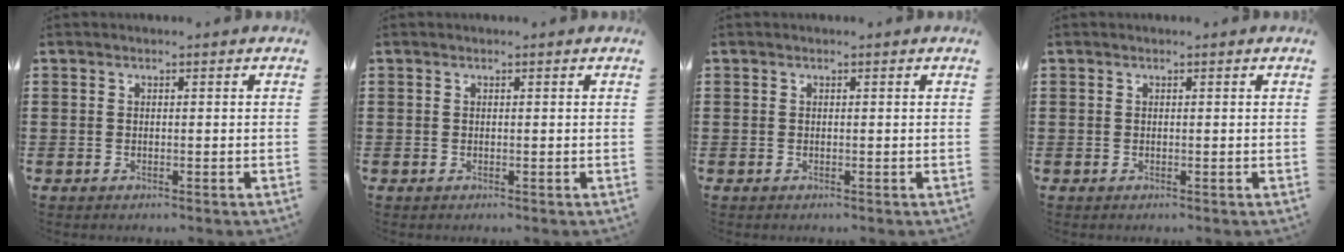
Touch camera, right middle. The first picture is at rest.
{"total": 0.0}
{"total": 0.0}
{"total": 0.0}